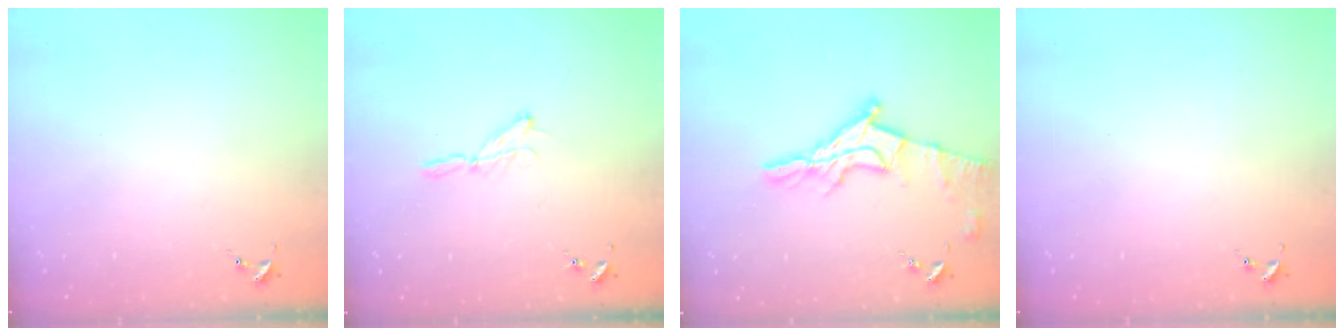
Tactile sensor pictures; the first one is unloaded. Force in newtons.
{"total": 4.1, "press": 4.1, "slide": 0.4}
{"total": 12.6, "press": 12.6, "slide": 1.2}
{"total": 0.0}